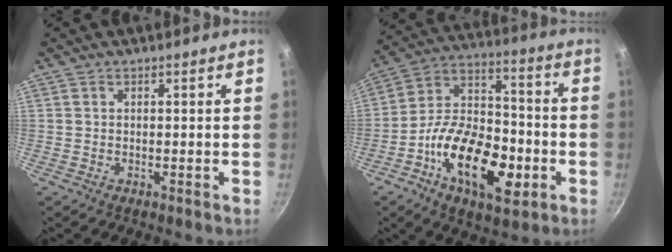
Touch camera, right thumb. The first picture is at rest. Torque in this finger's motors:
{"motor_torque": [2.62, 2.39, 1.37, -1.40, 0.28]}